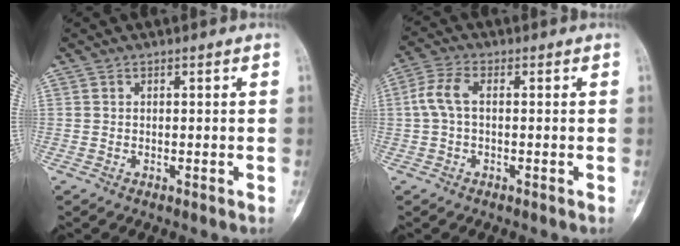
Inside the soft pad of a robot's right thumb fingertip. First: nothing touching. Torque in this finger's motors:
{"motor_torque": [0.00, 0.00, 0.40, -0.38, 0.04]}